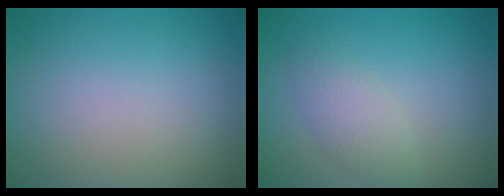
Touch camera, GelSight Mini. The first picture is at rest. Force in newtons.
{"total": 2.4, "press": 2.4, "slide": 0.1}